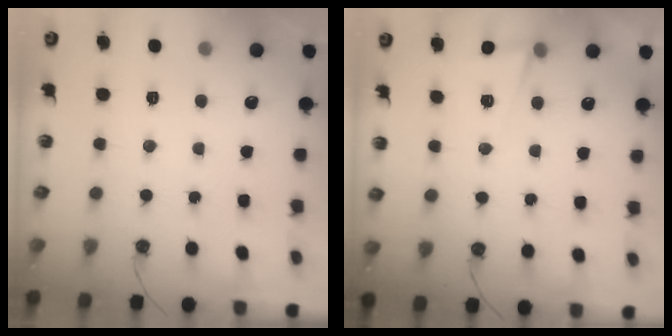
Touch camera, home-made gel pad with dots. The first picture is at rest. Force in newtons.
{"total": 3.0, "press": 2.7, "slide": 1.2}